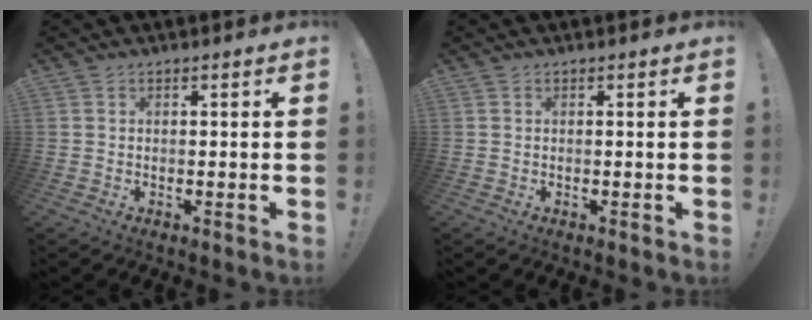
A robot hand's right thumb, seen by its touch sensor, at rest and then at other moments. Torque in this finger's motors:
{"motor_torque": [-0.04, 0.04, 0.00, 0.00, 0.02]}